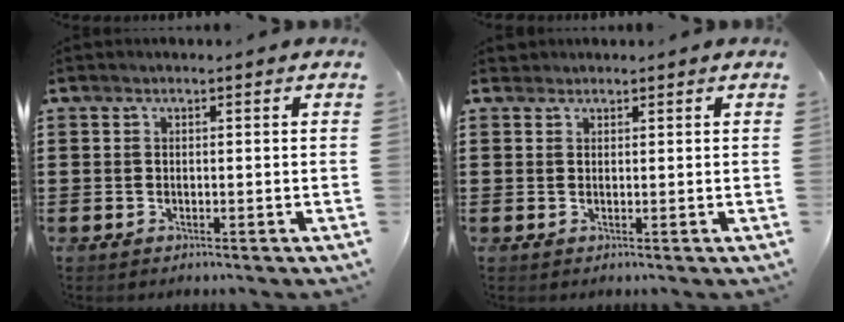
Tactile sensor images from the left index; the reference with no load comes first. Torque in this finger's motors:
{"motor_torque": [0.19, -0.11, 0.00, 0.01]}